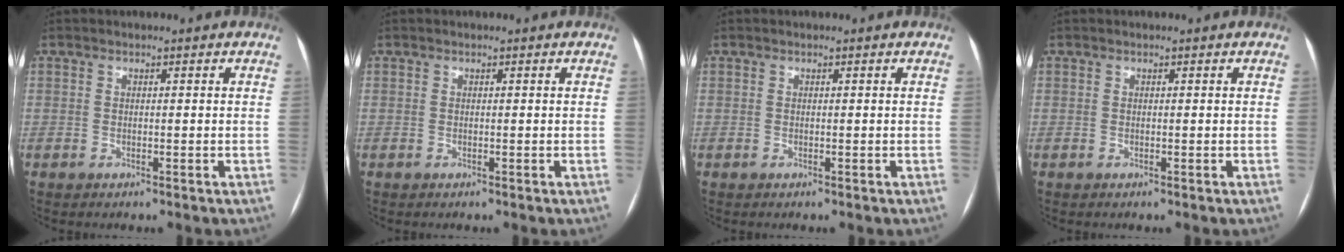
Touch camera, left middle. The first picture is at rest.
{"total": 0.0}
{"total": 0.0}
{"total": 0.0}